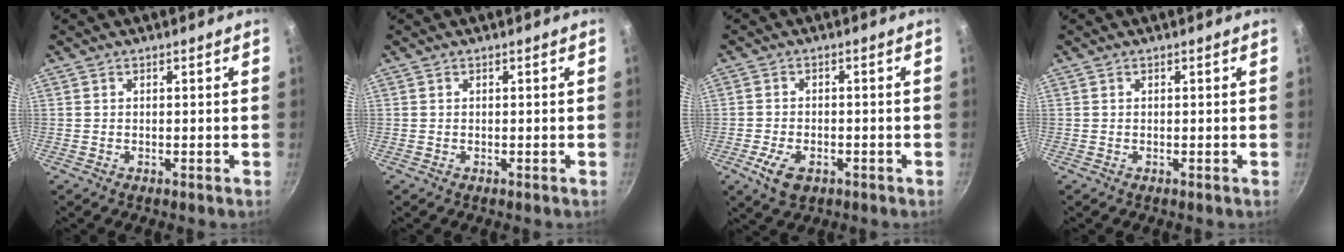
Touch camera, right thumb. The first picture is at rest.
{"total": 0.0}
{"total": 6.0, "force": [-2.6, 3.7, 4.0], "torque": [-0.074, 0.009, -0.041]}
{"total": 0.0}